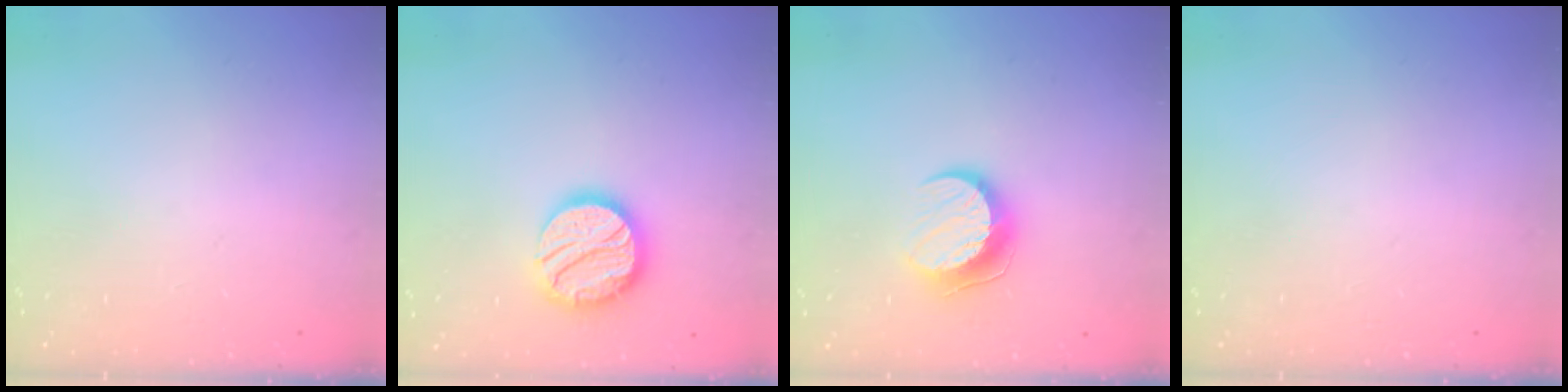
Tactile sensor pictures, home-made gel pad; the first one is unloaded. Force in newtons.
{"total": 17.1, "press": 17.0, "slide": 1.5}
{"total": 9.7, "press": 9.7, "slide": 0.5}
{"total": 0.0}